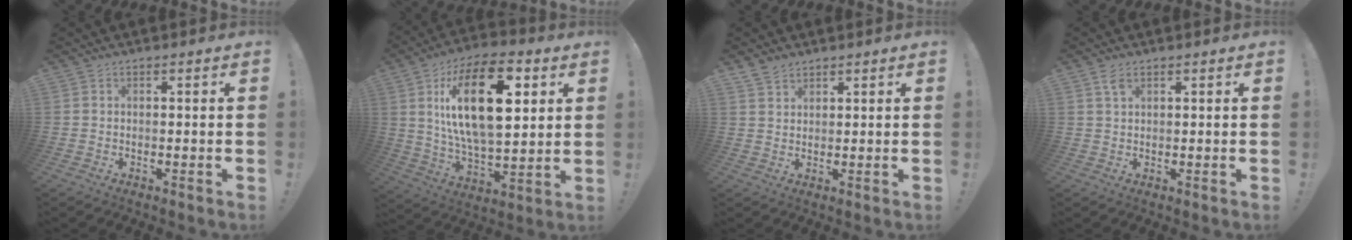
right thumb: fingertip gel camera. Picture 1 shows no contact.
{"total": 24.6, "force": [7.8, 11.6, 20.2], "torque": [-0.367, -0.017, 0.122]}
{"total": 3.3, "force": [2.8, 1.5, 0.8], "torque": [-0.020, -0.015, 0.056]}
{"total": 2.9, "force": [1.6, 1.2, 2.1], "torque": [-0.040, -0.002, 0.029]}